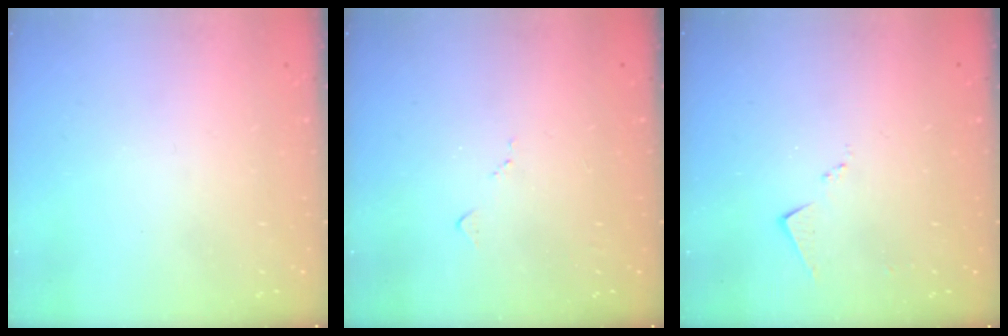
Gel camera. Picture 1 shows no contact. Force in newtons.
{"total": 5.6, "press": 5.5, "slide": 0.9}
{"total": 6.2, "press": 6.1, "slide": 0.6}